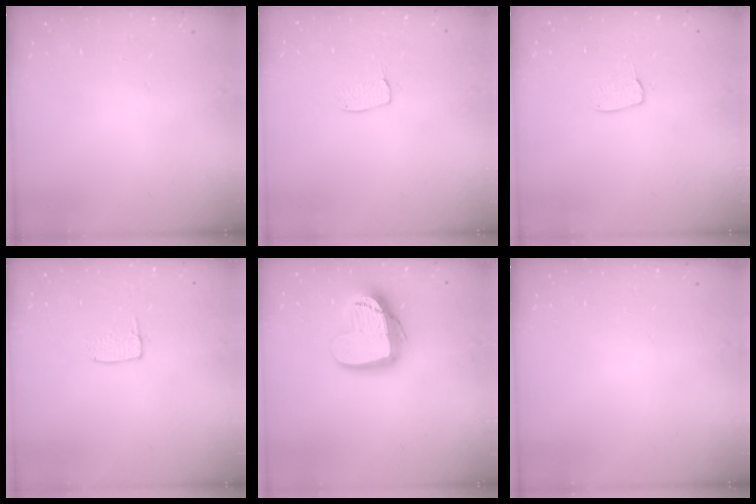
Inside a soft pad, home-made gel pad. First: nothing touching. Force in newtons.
{"total": 5.8, "press": 5.8, "slide": 0.2}
{"total": 4.0, "press": 4.0, "slide": 0.2}
{"total": 3.8, "press": 3.8, "slide": 0.2}
{"total": 19.0, "press": 18.9, "slide": 1.6}
{"total": 0.0}